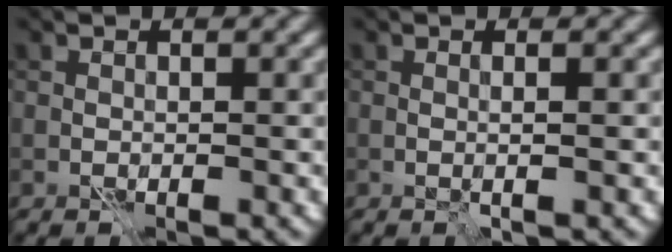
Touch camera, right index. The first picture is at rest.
{"total": 0.6, "force": [0.1, -0.2, 0.6], "torque": [-0.011, 0.003, -0.002]}